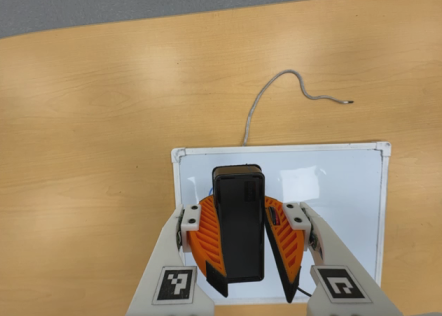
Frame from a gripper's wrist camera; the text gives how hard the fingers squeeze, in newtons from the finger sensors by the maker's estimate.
{"total": 10.0, "left": 10.6, "right": 9.5}